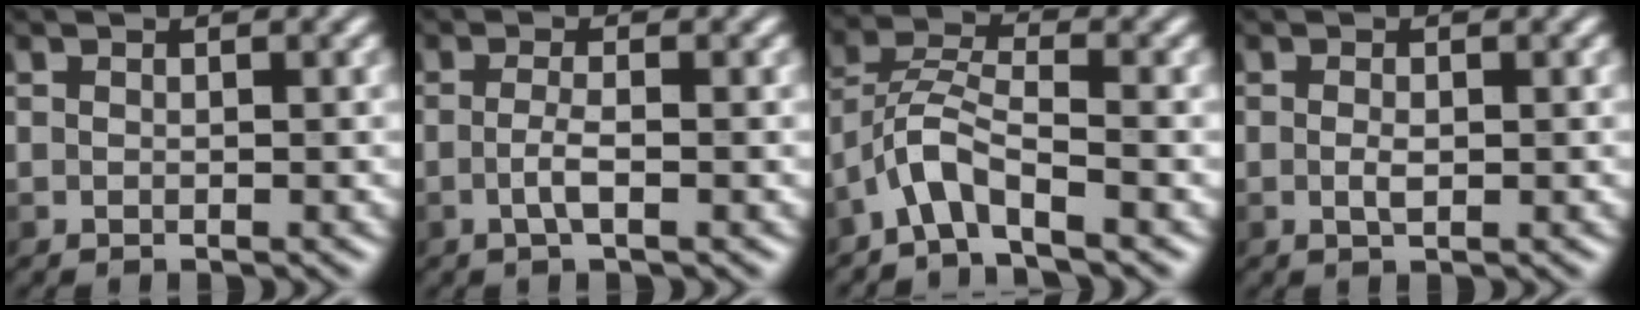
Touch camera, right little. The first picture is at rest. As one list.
[{"total": 1.6, "force": [-0.7, 0.0, 1.5], "torque": [-0.035, 0.002, -0.014]}, {"total": 3.5, "force": [-2.7, 0.4, 2.3], "torque": [-0.049, 0.014, -0.058]}, {"total": 1.1, "force": [-0.2, 0.5, 1.0], "torque": [-0.021, 0.002, -0.001]}]